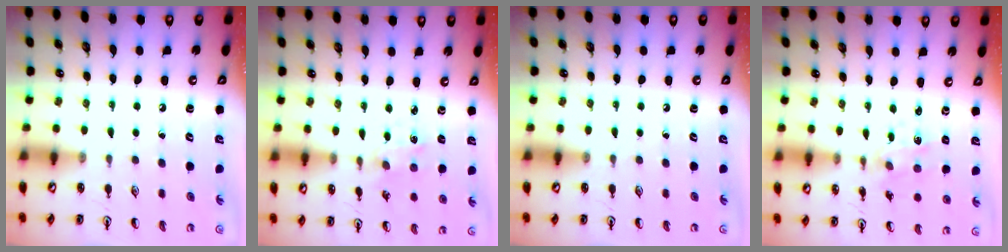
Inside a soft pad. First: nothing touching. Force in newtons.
{"total": 1.1, "press": 1.0, "slide": 0.2}
{"total": 0.0}
{"total": 1.1, "press": 1.0, "slide": 0.3}